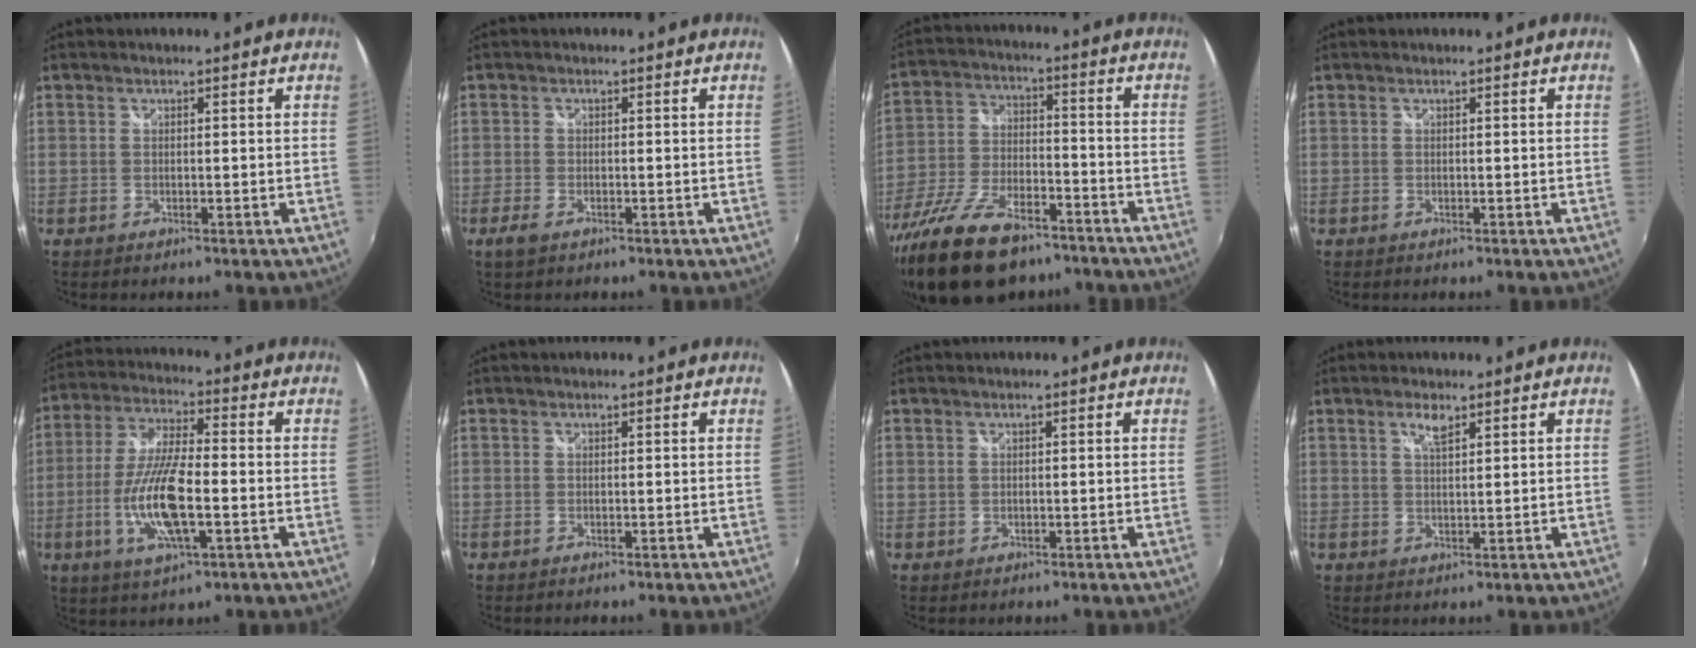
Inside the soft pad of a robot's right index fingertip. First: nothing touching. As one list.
[{"total": 2.5, "force": [-1.7, 1.1, 1.5], "torque": [-0.034, -0.007, -0.032]}, {"total": 19.6, "force": [-14.2, 8.3, 10.6], "torque": [-0.223, -0.030, -0.242]}, {"total": 0.0}, {"total": 13.5, "force": [-3.5, 3.9, 12.4], "torque": [-0.255, -0.008, -0.066]}, {"total": 0.0}, {"total": 0.6, "force": [0.1, 0.6, 0.1], "torque": [0.001, 0.001, 0.002]}, {"total": 2.7, "force": [1.7, 0.8, 1.9], "torque": [-0.032, 0.003, 0.029]}]